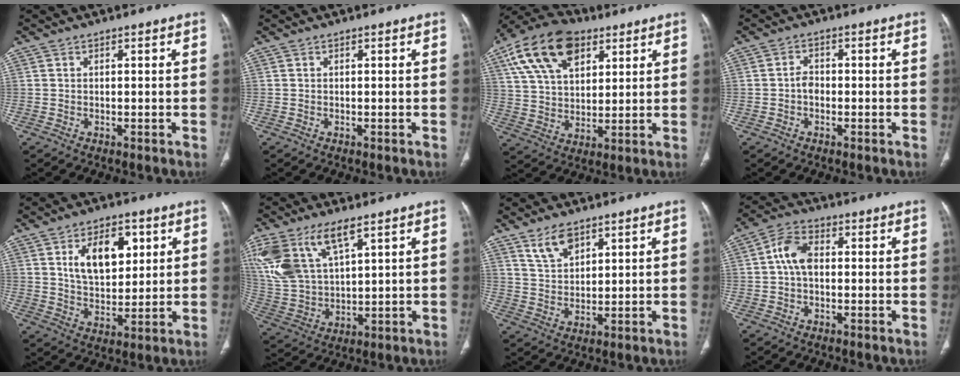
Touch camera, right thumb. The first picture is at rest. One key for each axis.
{"total": 0.0}
{"total": 17.2, "fx": 8.0, "fy": 10.0, "fz": 11.4, "tx": -0.191, "ty": -0.005, "tz": 0.143}
{"total": 2.0, "fx": -0.6, "fy": 1.5, "fz": 1.2, "tx": -0.009, "ty": 0.004, "tz": -0.017}
{"total": 12.0, "fx": 4.2, "fy": 7.0, "fz": 8.8, "tx": -0.109, "ty": -0.017, "tz": 0.078}
{"total": 16.4, "fx": 8.7, "fy": 7.5, "fz": 11.7, "tx": -0.252, "ty": -0.019, "tz": 0.182}
{"total": 5.9, "fx": 4.0, "fy": 2.9, "fz": 3.1, "tx": -0.047, "ty": -0.024, "tz": 0.085}
{"total": 6.3, "fx": 0.4, "fy": 3.9, "fz": 4.9, "tx": -0.091, "ty": 0.017, "tz": 0.000}